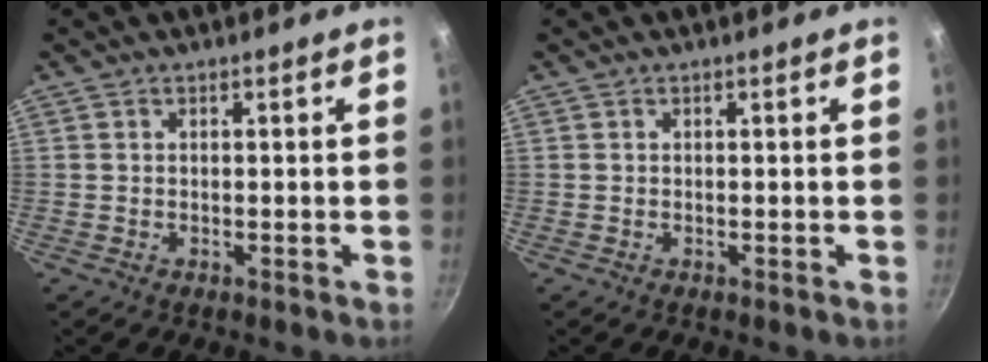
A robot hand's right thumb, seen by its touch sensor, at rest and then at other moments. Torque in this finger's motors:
{"motor_torque": [-0.31, -0.49, 0.51, 0.05, -0.06]}